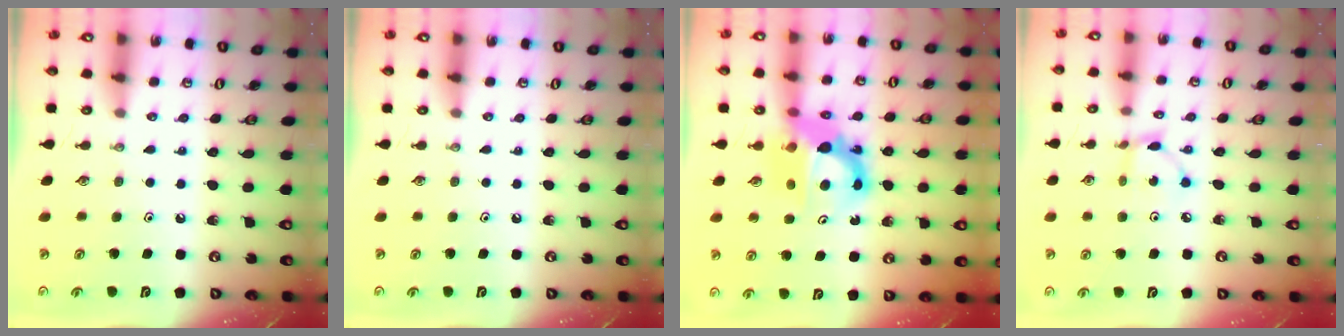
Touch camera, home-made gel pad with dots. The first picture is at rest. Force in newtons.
{"total": 0.0}
{"total": 12.4, "press": 12.3, "slide": 1.1}
{"total": 3.1, "press": 3.1, "slide": 0.1}